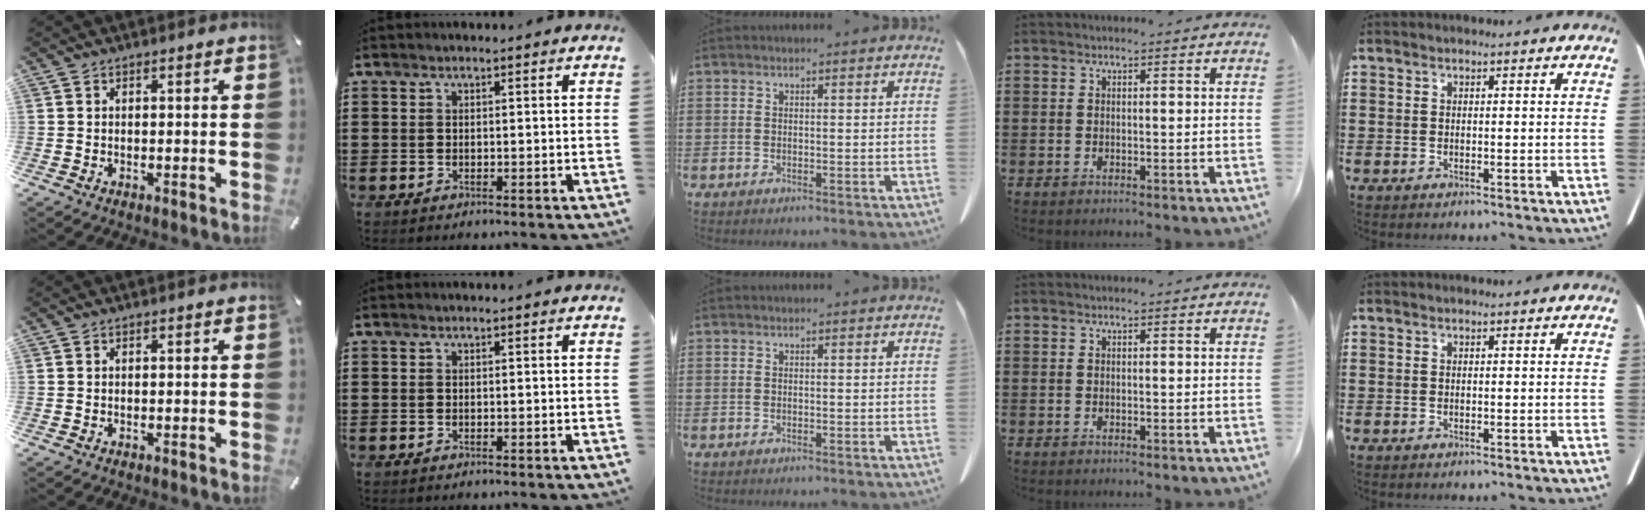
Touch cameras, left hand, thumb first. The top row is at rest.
{}